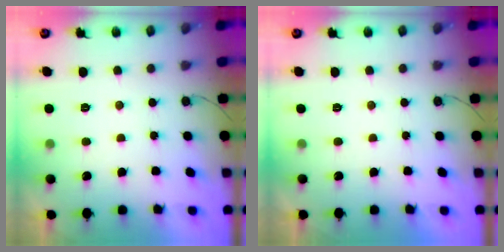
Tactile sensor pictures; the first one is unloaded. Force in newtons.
{"total": 1.8, "press": 1.8, "slide": 0.0}